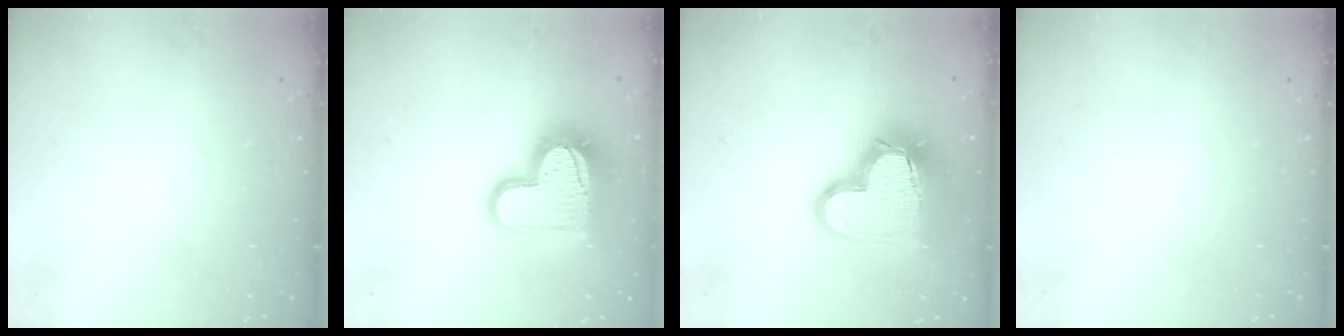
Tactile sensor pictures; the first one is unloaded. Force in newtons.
{"total": 17.9, "press": 17.8, "slide": 1.3}
{"total": 19.4, "press": 19.3, "slide": 1.7}
{"total": 0.0}